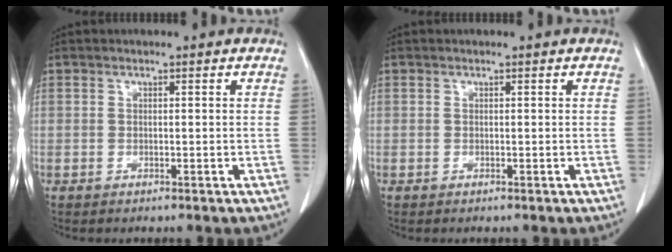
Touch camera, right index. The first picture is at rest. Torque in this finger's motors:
{"motor_torque": [-0.01, -0.01, 0.00, 0.00]}